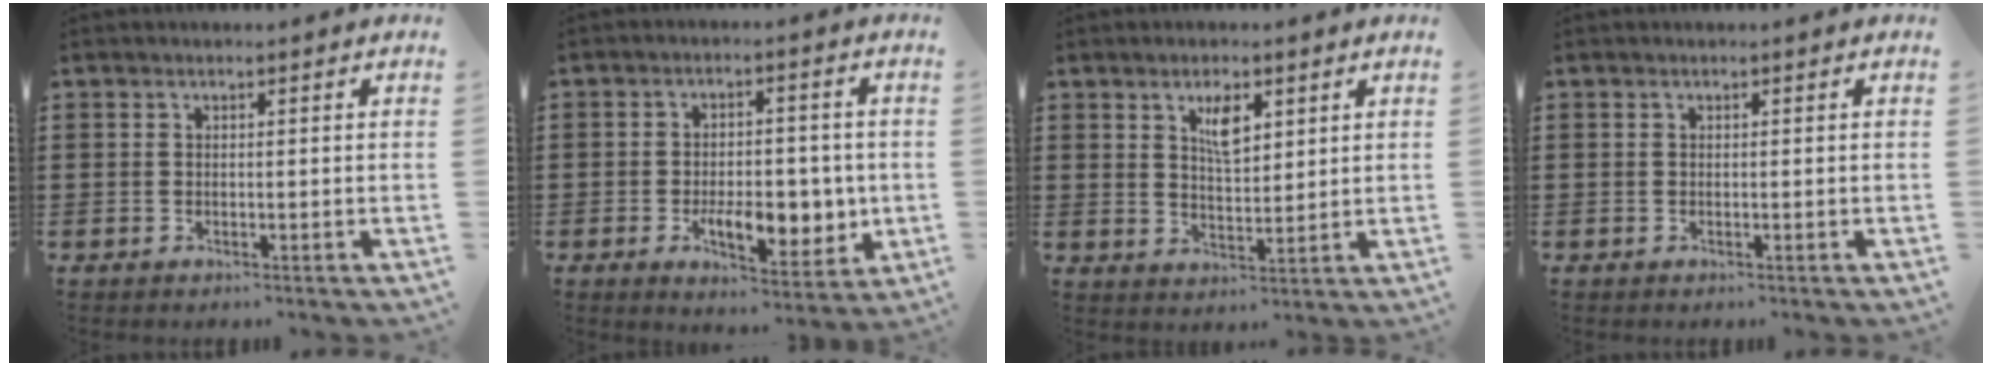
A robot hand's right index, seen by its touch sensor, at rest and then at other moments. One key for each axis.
{"total": 8.4, "fx": -1.8, "fy": 4.8, "fz": 6.7, "tx": -0.095, "ty": 0.001, "tz": -0.029}
{"total": 4.4, "fx": 2.4, "fy": 1.7, "fz": 3.4, "tx": -0.057, "ty": -0.001, "tz": 0.037}
{"total": 0.0}